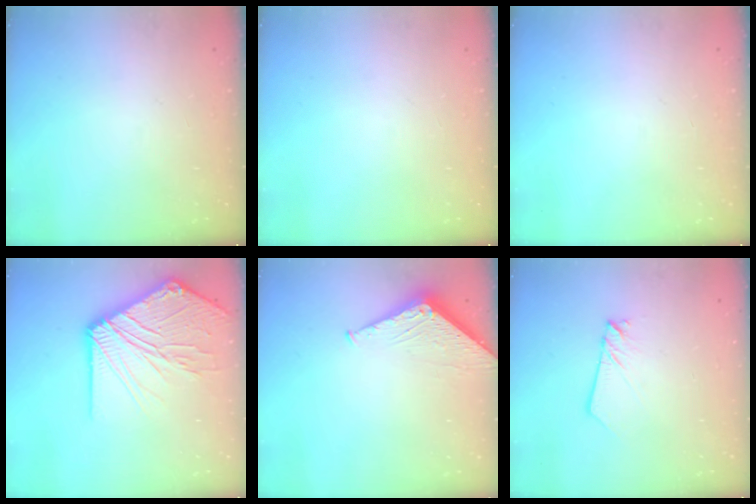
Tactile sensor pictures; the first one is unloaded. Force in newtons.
{"total": 0.0}
{"total": 0.0}
{"total": 19.9, "press": 19.8, "slide": 2.6}
{"total": 3.8, "press": 3.7, "slide": 0.5}
{"total": 2.7, "press": 2.6, "slide": 0.3}